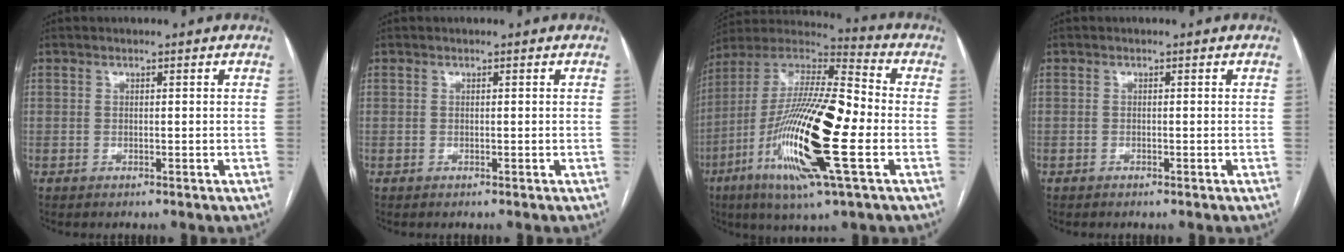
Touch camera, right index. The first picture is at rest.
{"total": 0.0}
{"total": 23.5, "force": [-6.4, 3.1, 22.4], "torque": [-0.455, -0.025, -0.119]}
{"total": 0.0}